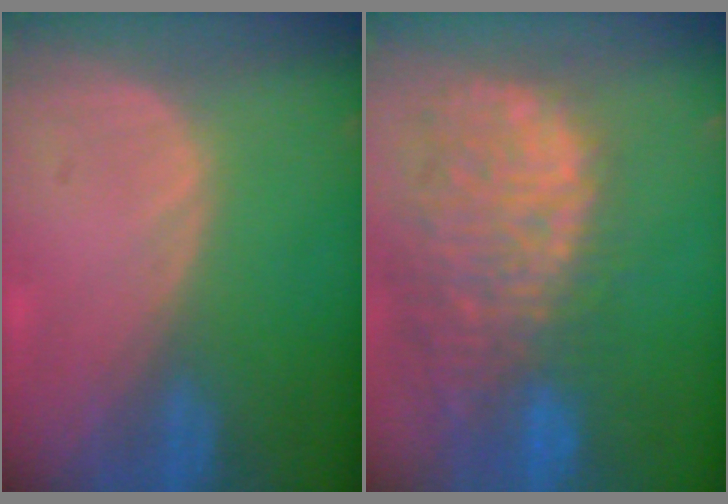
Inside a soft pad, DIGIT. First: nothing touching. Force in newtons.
{"total": 14.4, "press": 11.7, "slide": 8.3}